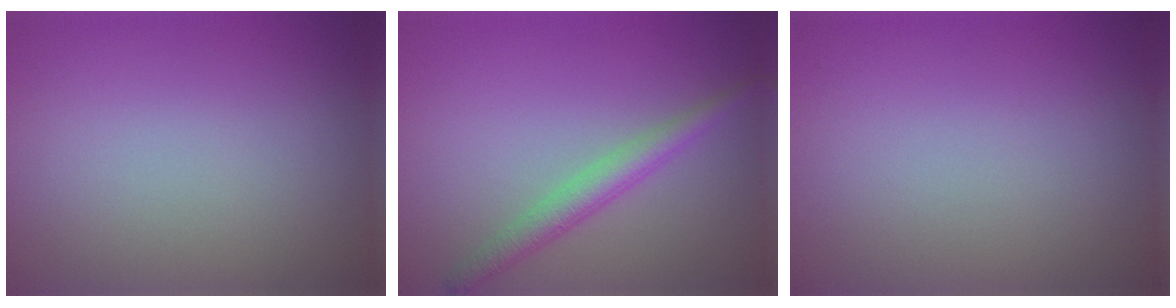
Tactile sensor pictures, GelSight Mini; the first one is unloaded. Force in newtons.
{"total": 2.7, "press": 2.7, "slide": 0.2}
{"total": 0.0}